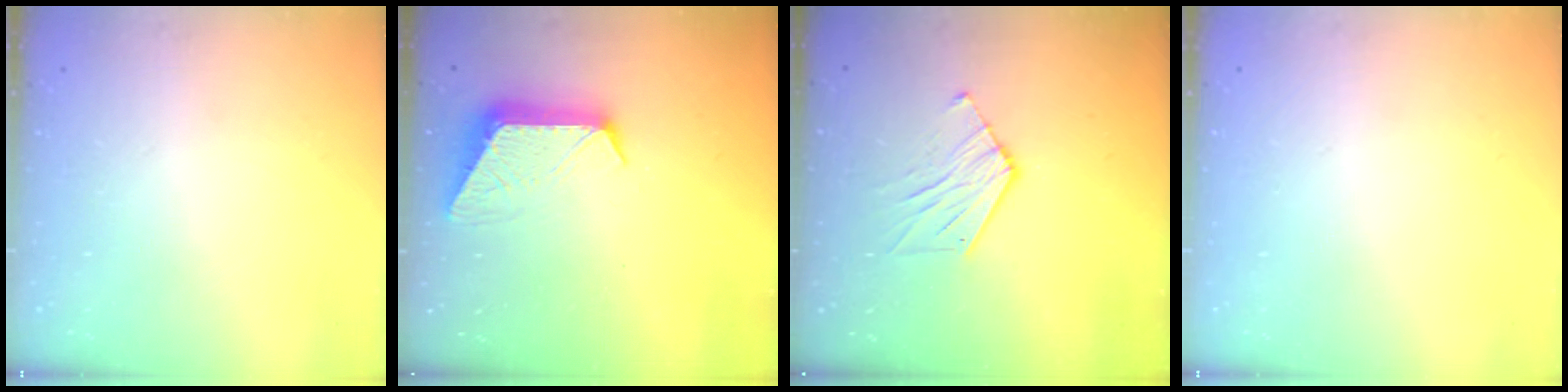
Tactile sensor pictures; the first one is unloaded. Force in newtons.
{"total": 10.2, "press": 10.1, "slide": 0.5}
{"total": 7.7, "press": 7.6, "slide": 0.3}
{"total": 0.0}